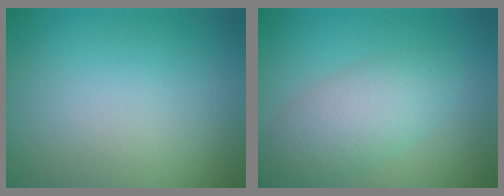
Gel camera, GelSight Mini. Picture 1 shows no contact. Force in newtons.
{"total": 4.2, "press": 4.2, "slide": 0.2}